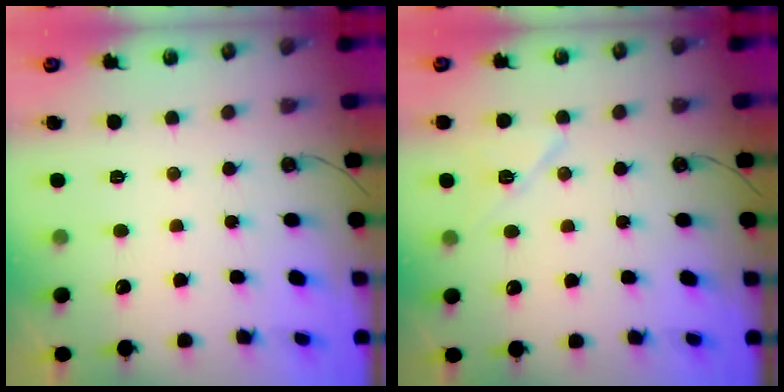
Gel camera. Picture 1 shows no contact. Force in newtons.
{"total": 7.9, "press": 7.9, "slide": 1.0}